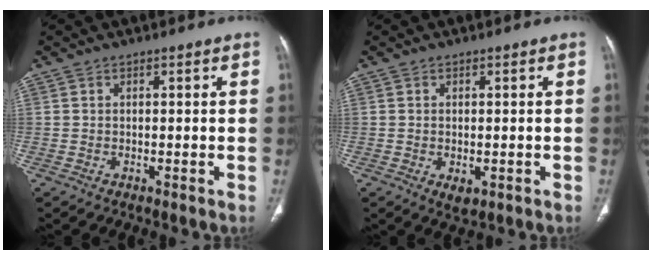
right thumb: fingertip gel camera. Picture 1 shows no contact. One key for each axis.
{"total": 2.4, "fx": -0.7, "fy": 1.4, "fz": 1.8, "tx": -0.024, "ty": -0.003, "tz": -0.004}